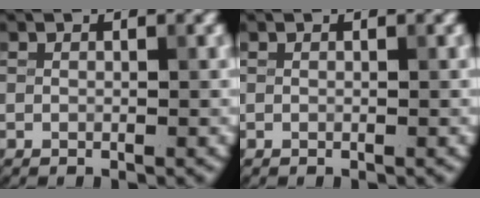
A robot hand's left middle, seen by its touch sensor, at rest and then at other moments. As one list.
[{"total": 0.0}]